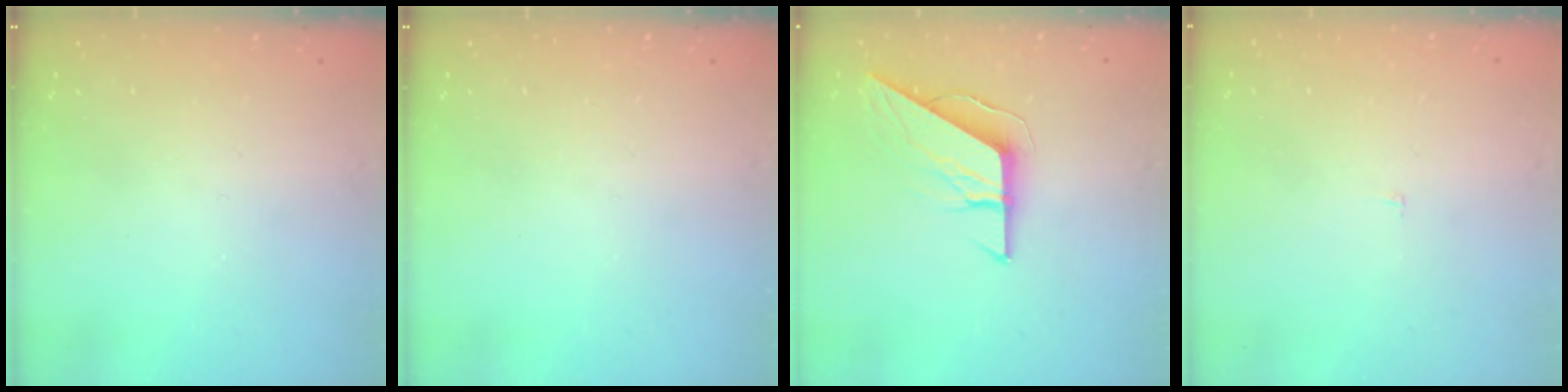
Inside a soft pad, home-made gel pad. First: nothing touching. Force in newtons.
{"total": 0.0}
{"total": 8.3, "press": 8.3, "slide": 0.7}
{"total": 2.2, "press": 2.2, "slide": 0.2}